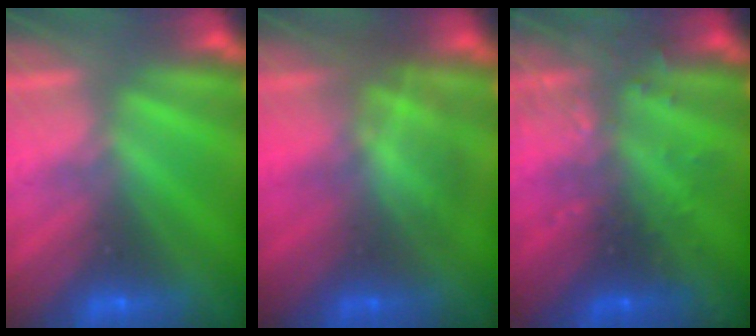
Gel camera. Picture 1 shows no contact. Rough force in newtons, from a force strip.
{"total": 2.9}
{"total": 2.9}